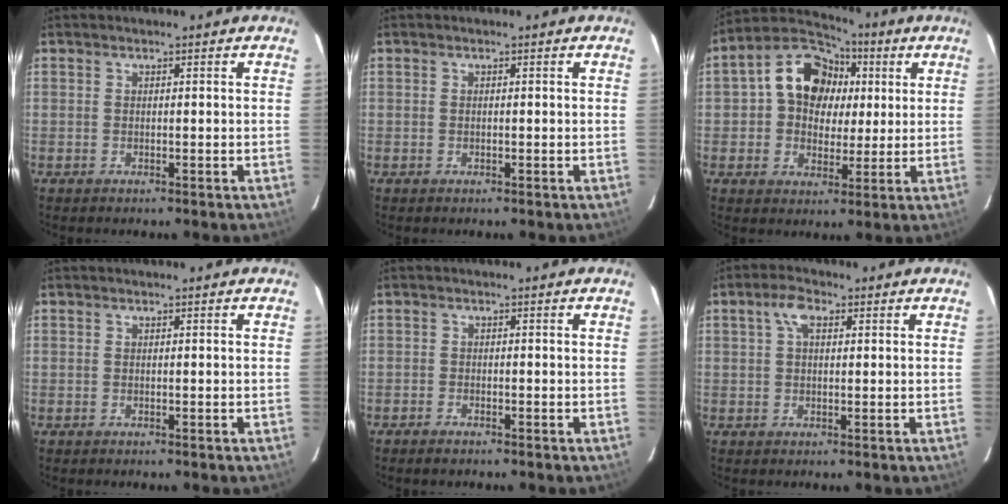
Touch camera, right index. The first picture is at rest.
{"total": 0.0}
{"total": 12.0, "force": [2.6, 9.8, 6.4], "torque": [-0.139, 0.035, 0.040]}
{"total": 0.0}
{"total": 1.2, "force": [-1.1, 0.4, 0.2], "torque": [-0.013, -0.001, -0.025]}
{"total": 3.2, "force": [1.4, 1.5, 2.5], "torque": [-0.046, 0.010, 0.025]}